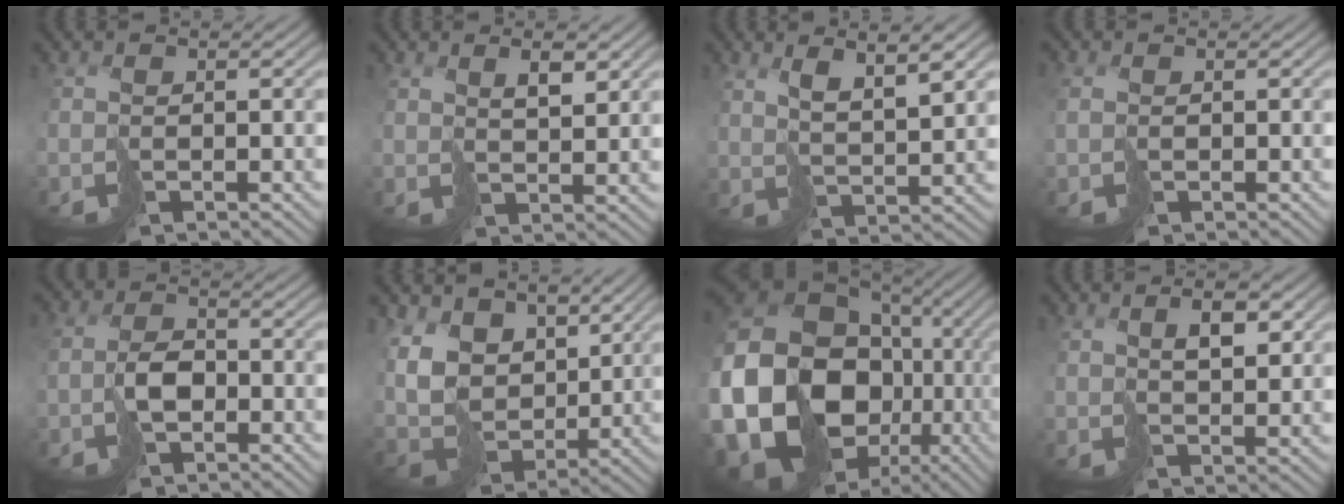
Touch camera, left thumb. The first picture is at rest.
{"total": 3.2, "force": [2.4, 0.7, 2.0], "torque": [-0.035, -0.001, 0.048]}
{"total": 6.7, "force": [4.2, 1.5, 4.9], "torque": [-0.080, 0.005, 0.081]}
{"total": 1.0, "force": [0.0, 0.9, 0.5], "torque": [-0.015, -0.004, 0.004]}
{"total": 3.4, "force": [-1.2, 2.2, 2.3], "torque": [-0.049, 0.005, -0.028]}
{"total": 10.4, "force": [4.8, 7.3, 5.6], "torque": [-0.172, 0.002, 0.086]}
{"total": 24.9, "force": [-3.8, 21.5, 11.9], "torque": [-0.314, -0.063, -0.084]}
{"total": 3.7, "force": [2.0, 1.3, 2.8], "torque": [-0.048, 0.002, 0.041]}